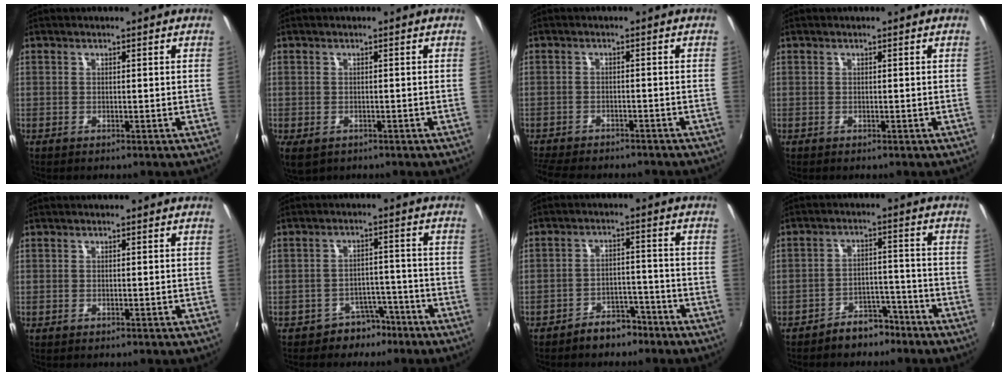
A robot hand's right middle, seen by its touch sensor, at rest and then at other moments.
{"total": 3.8, "force": [-1.5, 2.4, 2.5], "torque": [-0.047, -0.018, -0.020]}
{"total": 9.9, "force": [-8.6, 2.7, 4.0], "torque": [-0.101, -0.024, -0.133]}
{"total": 0.0}
{"total": 0.0}
{"total": 4.8, "force": [-3.5, 3.3, 0.6], "torque": [-0.008, 0.028, -0.047]}
{"total": 5.2, "force": [-4.1, 2.7, 1.7], "torque": [-0.041, 0.020, -0.053]}
{"total": 5.7, "force": [-4.5, 3.0, 1.7], "torque": [-0.039, 0.024, -0.060]}